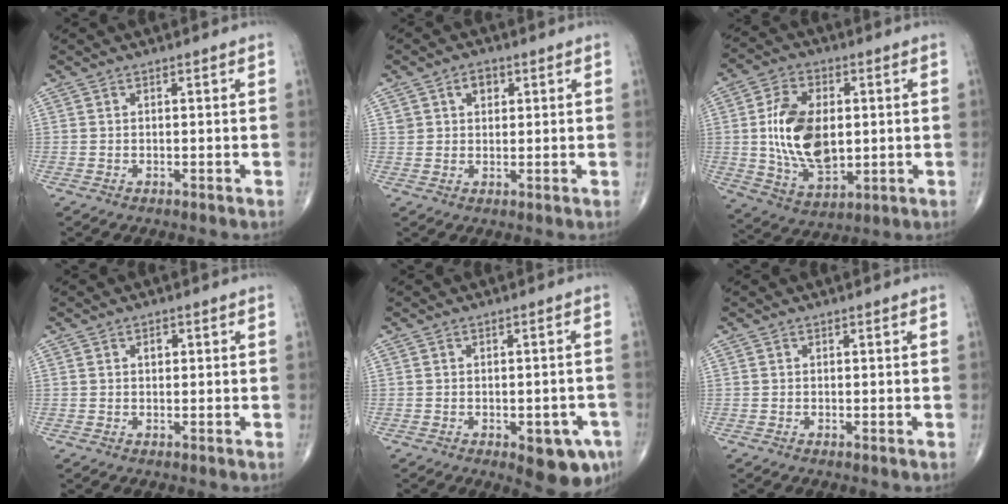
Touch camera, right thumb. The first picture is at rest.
{"total": 3.8, "force": [1.6, 2.8, 1.9], "torque": [-0.012, -0.005, 0.027]}
{"total": 15.7, "force": [1.0, 9.5, 12.5], "torque": [-0.210, -0.008, 0.027]}
{"total": 1.3, "force": [0.4, 0.9, 0.8], "torque": [-0.009, 0.000, 0.005]}
{"total": 8.5, "force": [-3.9, 3.6, 6.7], "torque": [-0.060, 0.008, -0.041]}
{"total": 0.0}